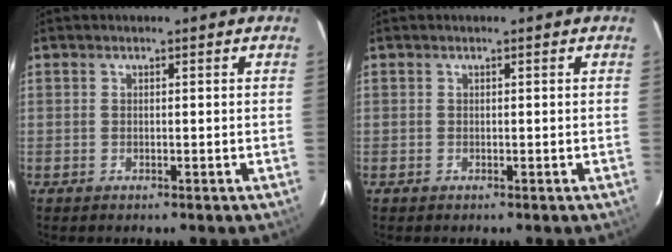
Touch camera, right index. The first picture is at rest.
{"total": 0.0}